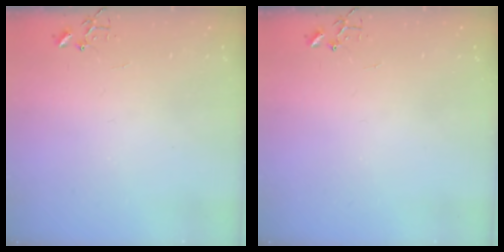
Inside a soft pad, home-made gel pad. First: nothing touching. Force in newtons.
{"total": 0.0}